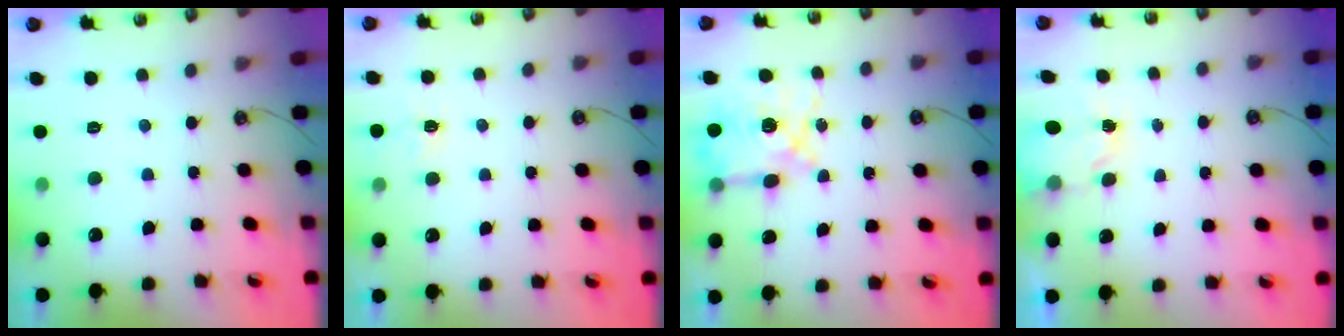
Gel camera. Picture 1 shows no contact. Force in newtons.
{"total": 2.6, "press": 2.6, "slide": 0.4}
{"total": 8.9, "press": 8.9, "slide": 0.8}
{"total": 2.3, "press": 2.3, "slide": 0.2}